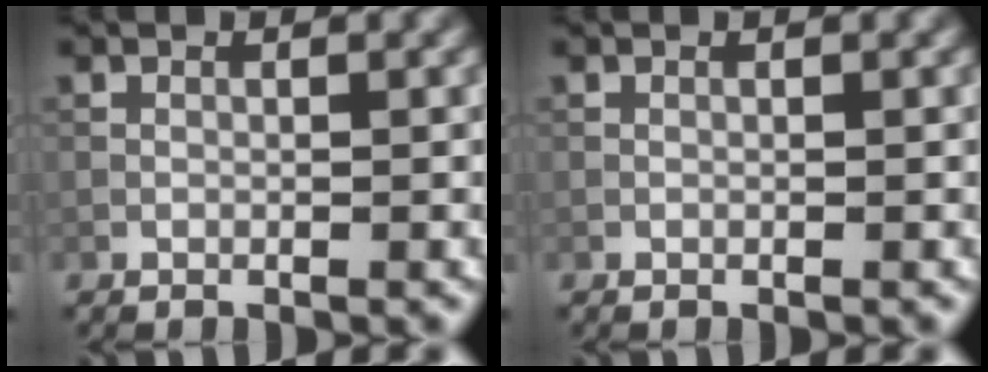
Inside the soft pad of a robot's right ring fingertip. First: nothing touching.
{"total": 0.0}